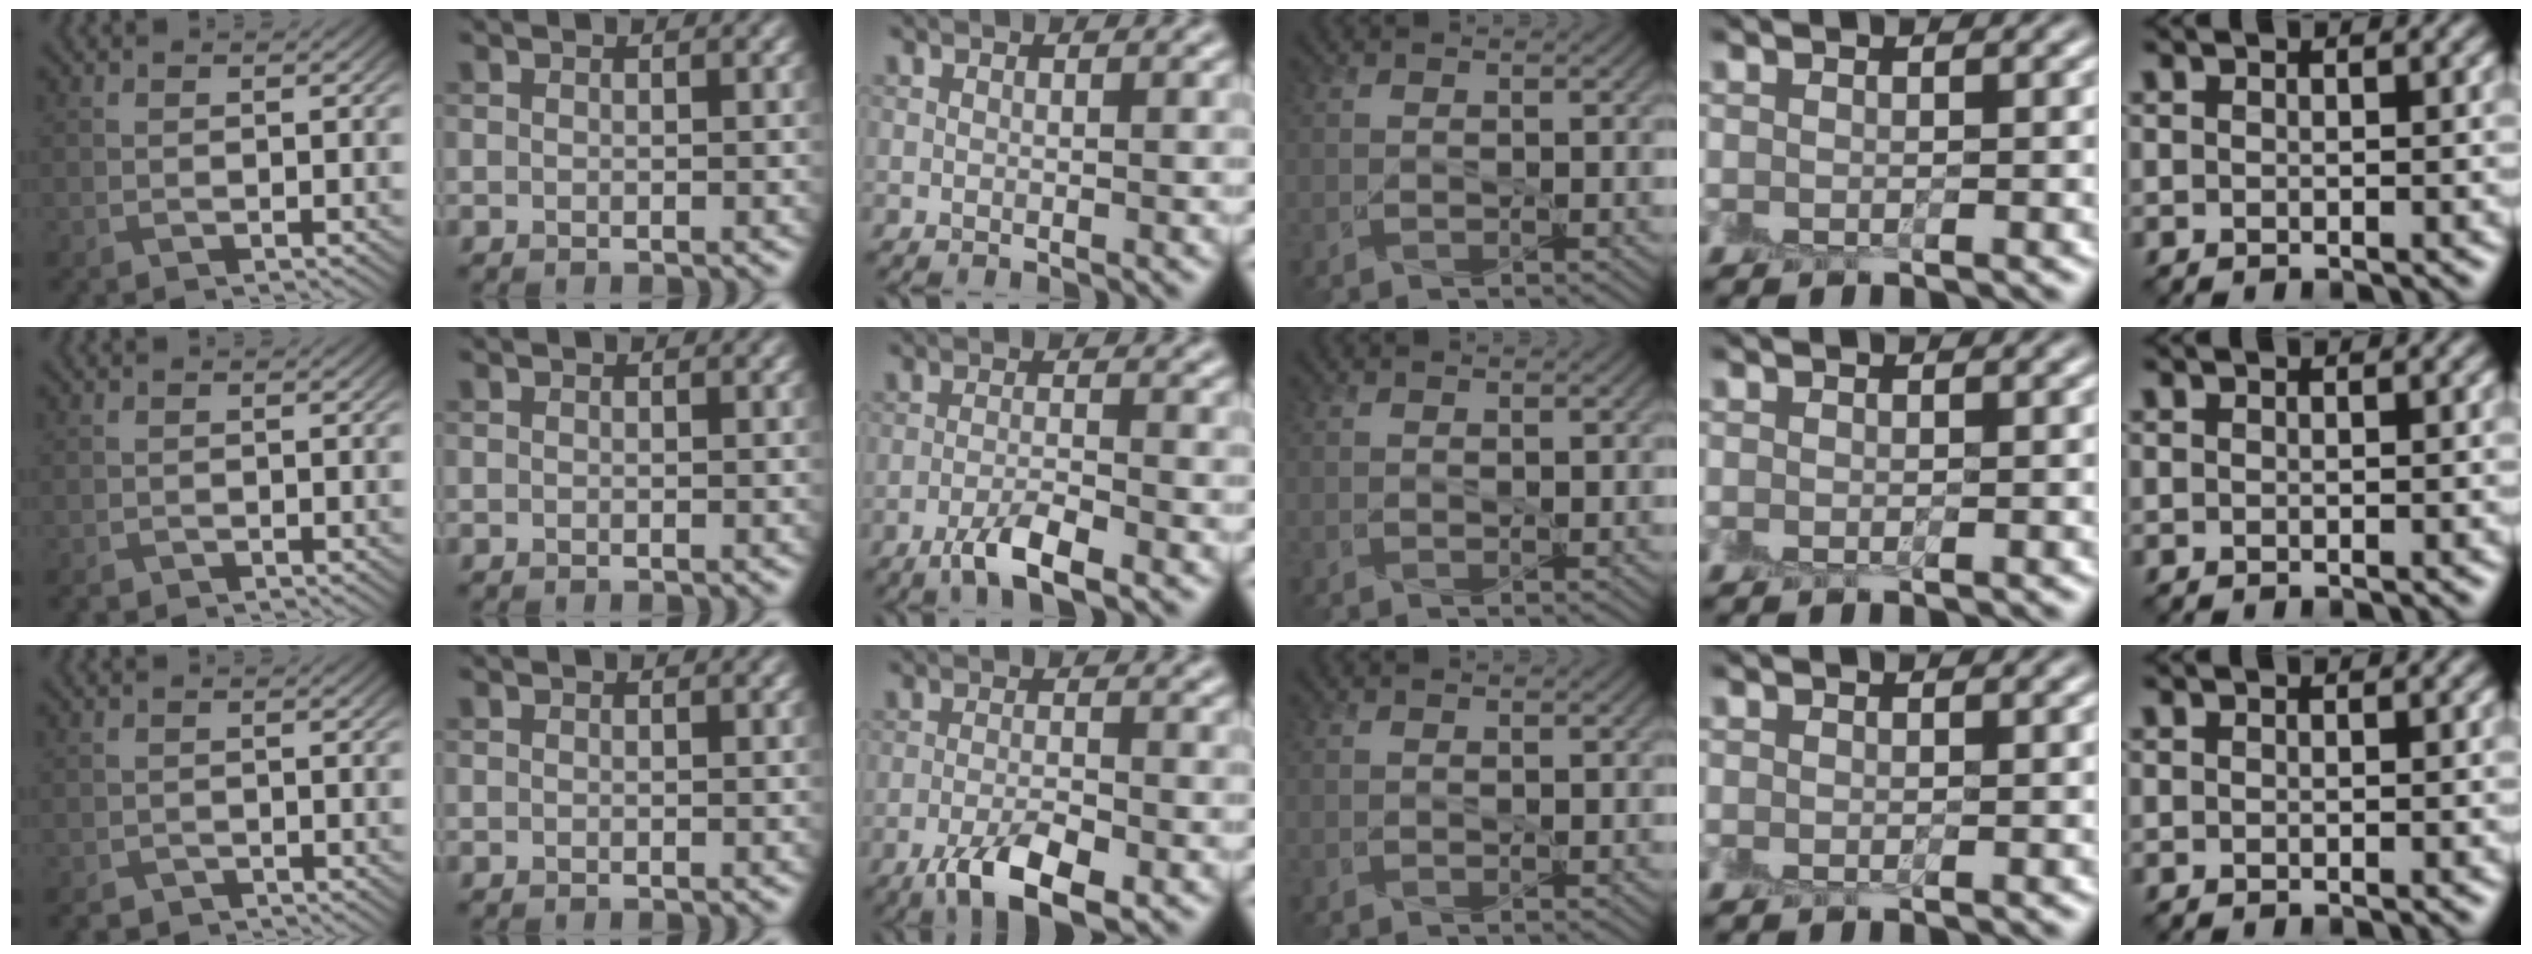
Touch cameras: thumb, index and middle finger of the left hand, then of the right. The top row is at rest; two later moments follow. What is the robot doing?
{"motion": "peel", "object": "envelope seal"}